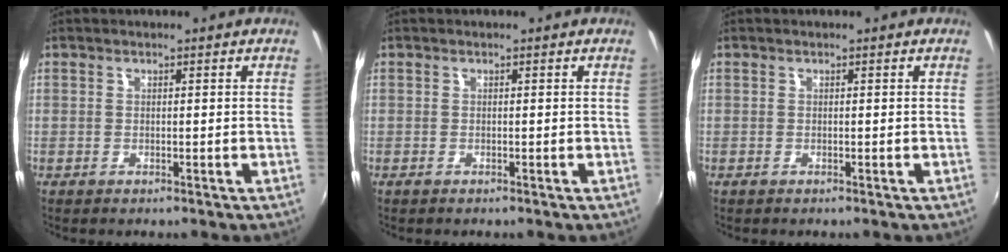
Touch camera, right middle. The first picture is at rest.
{"total": 0.0}
{"total": 0.0}